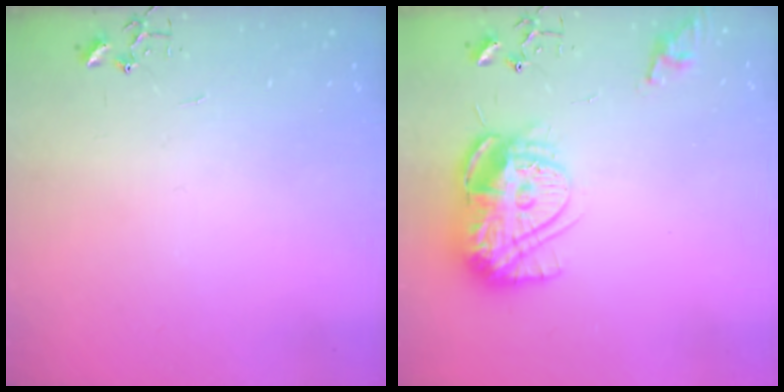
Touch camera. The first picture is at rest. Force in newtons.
{"total": 15.8, "press": 15.7, "slide": 1.4}